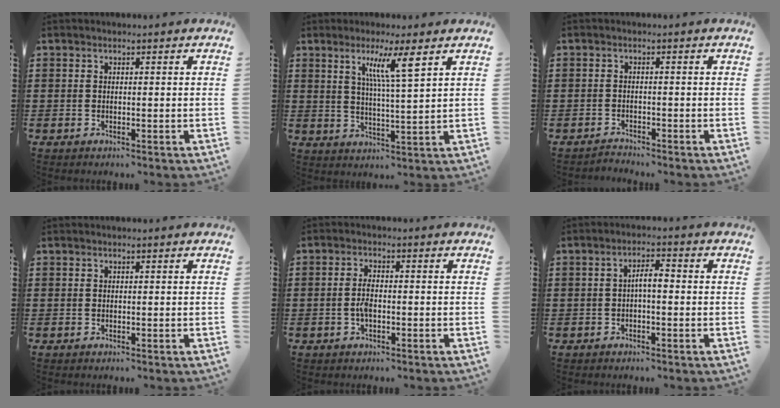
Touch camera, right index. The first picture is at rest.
{"total": 6.9, "force": [3.4, 0.3, 5.9], "torque": [-0.118, -0.001, 0.053]}
{"total": 1.5, "force": [-1.4, 0.2, -0.1], "torque": [-0.003, 0.004, -0.032]}
{"total": 0.0}
{"total": 3.0, "force": [-0.8, 1.1, 2.7], "torque": [-0.064, -0.004, -0.018]}
{"total": 2.8, "force": [-0.4, 0.8, 2.7], "torque": [-0.050, 0.006, -0.009]}